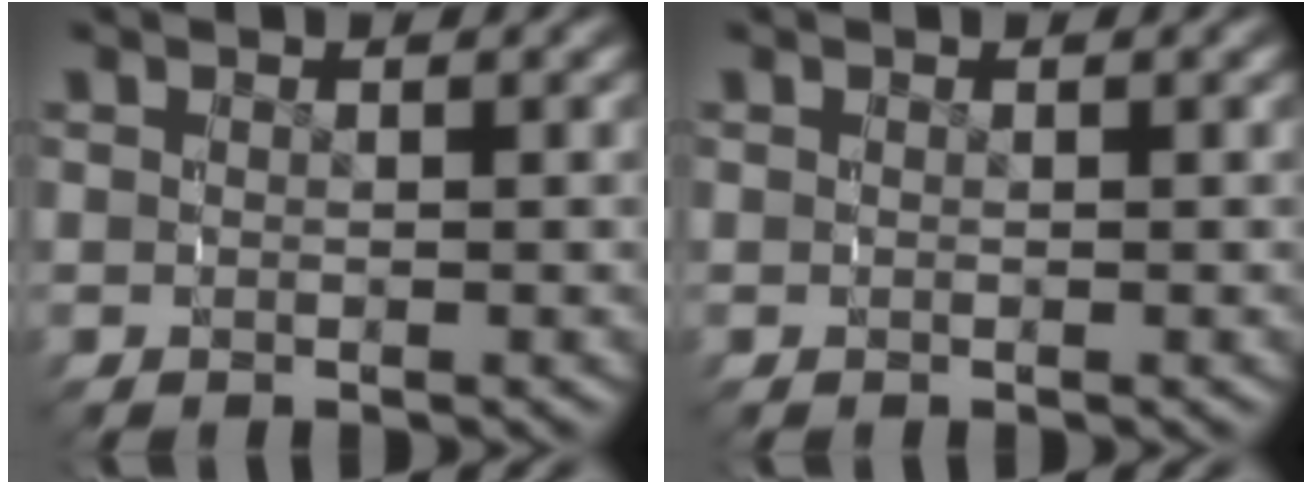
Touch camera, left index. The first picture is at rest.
{"total": 0.0}